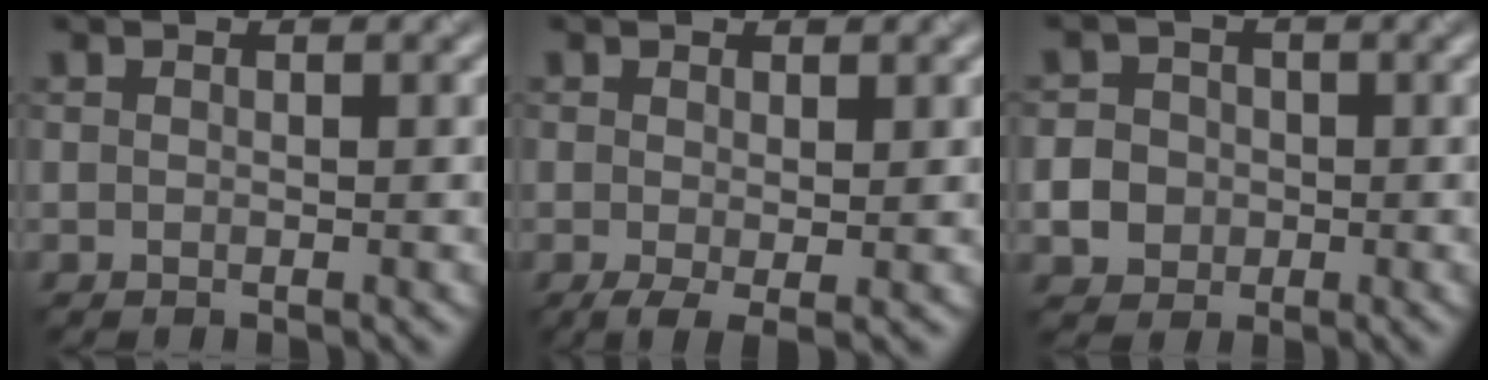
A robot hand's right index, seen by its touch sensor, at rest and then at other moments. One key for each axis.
{"total": 1.9, "fx": -0.3, "fy": 0.6, "fz": 1.8, "tx": -0.036, "ty": -0.011, "tz": -0.006}
{"total": 3.5, "fx": -0.7, "fy": 3.2, "fz": 1.2, "tx": -0.006, "ty": 0.000, "tz": -0.023}